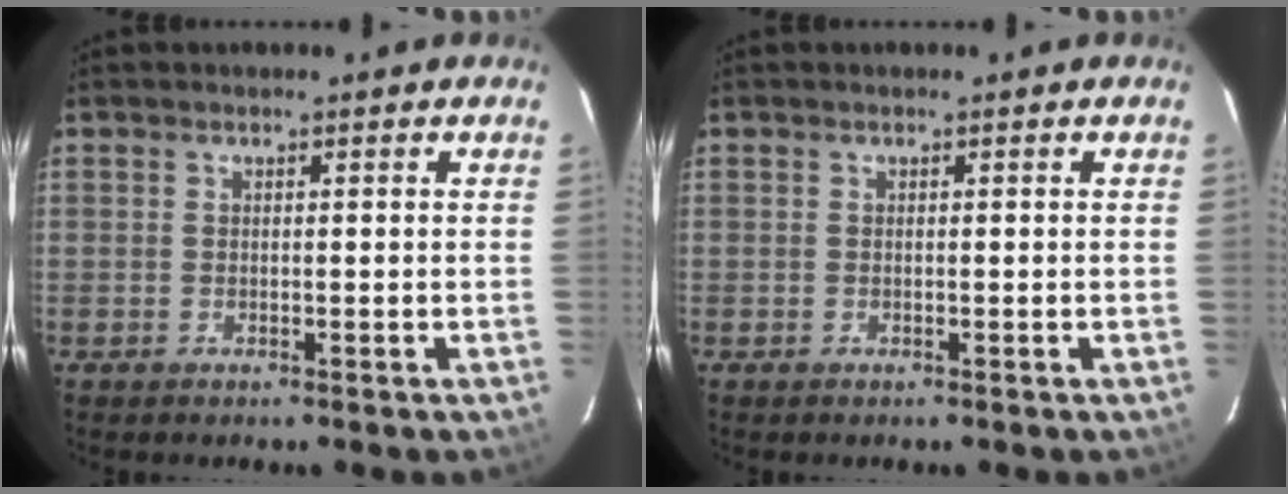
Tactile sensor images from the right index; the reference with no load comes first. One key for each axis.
{"total": 0.0}